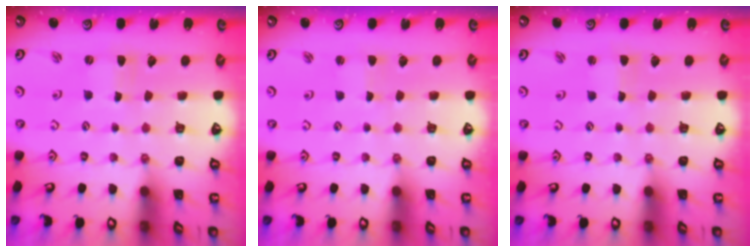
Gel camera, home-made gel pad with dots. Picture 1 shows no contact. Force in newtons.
{"total": 0.0}
{"total": 0.9, "press": 0.9, "slide": 0.1}